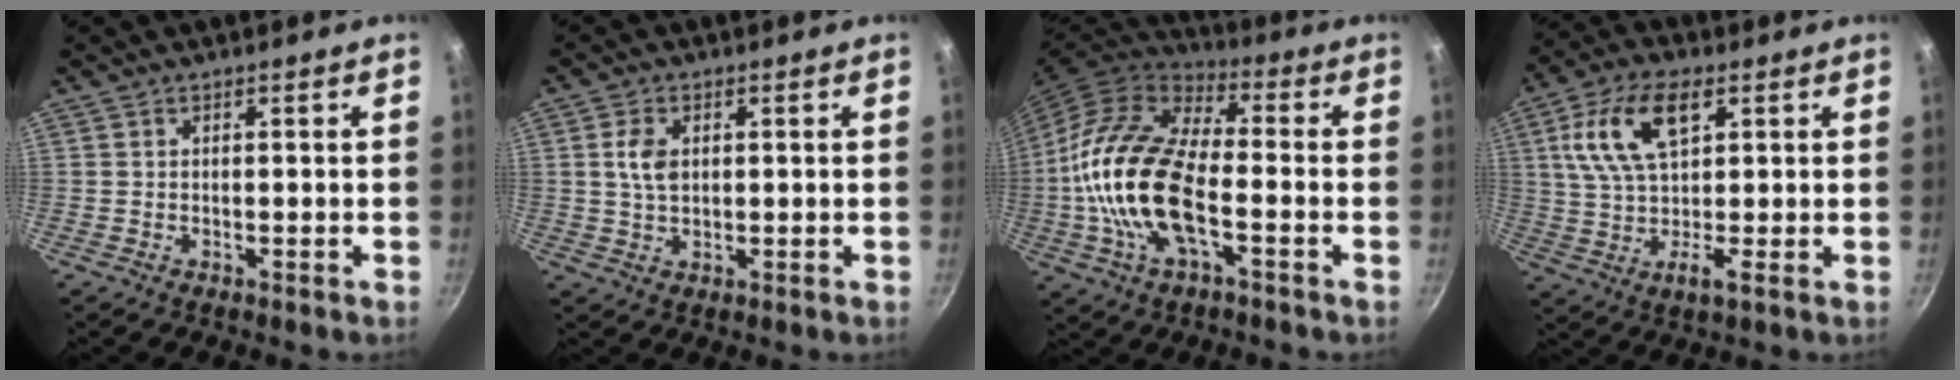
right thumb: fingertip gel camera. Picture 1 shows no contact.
{"total": 4.7, "force": [0.9, 3.0, 3.5], "torque": [-0.061, 0.000, 0.017]}
{"total": 19.8, "force": [-3.8, 9.4, 17.0], "torque": [-0.325, 0.029, -0.083]}
{"total": 13.3, "force": [4.3, 6.4, 10.8], "torque": [-0.193, 0.009, 0.066]}